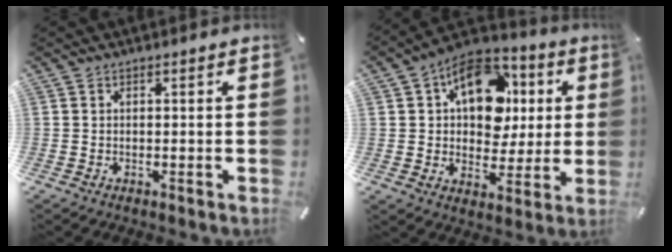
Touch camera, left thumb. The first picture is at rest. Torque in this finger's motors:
{"motor_torque": [2.44, 2.56, 1.63, -0.77, 0.41]}